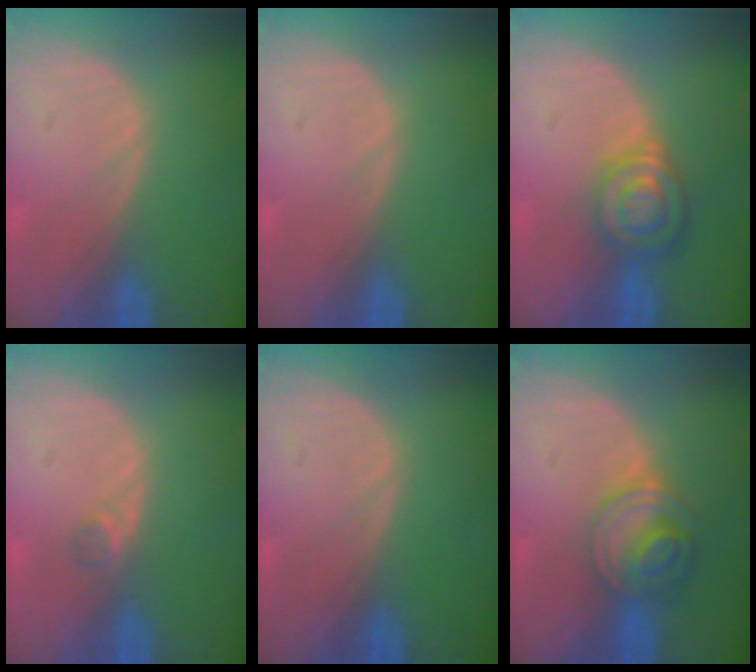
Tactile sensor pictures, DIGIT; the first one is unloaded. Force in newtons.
{"total": 0.0}
{"total": 6.5, "press": 5.7, "slide": 3.2}
{"total": 1.3, "press": 1.1, "slide": 0.7}
{"total": 0.0}
{"total": 6.3, "press": 5.5, "slide": 3.1}